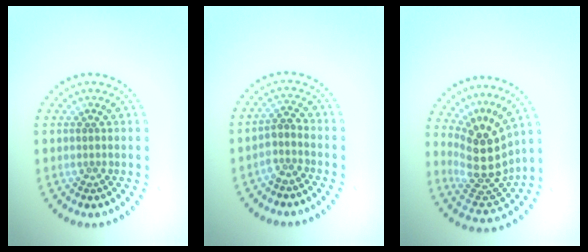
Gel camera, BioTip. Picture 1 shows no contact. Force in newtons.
{"total": 1.8, "press": 1.4, "slide": 1.2}
{"total": 4.9, "press": 3.9, "slide": 2.9}